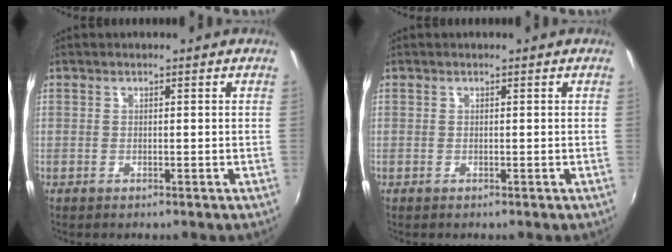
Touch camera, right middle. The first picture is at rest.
{"total": 0.0}